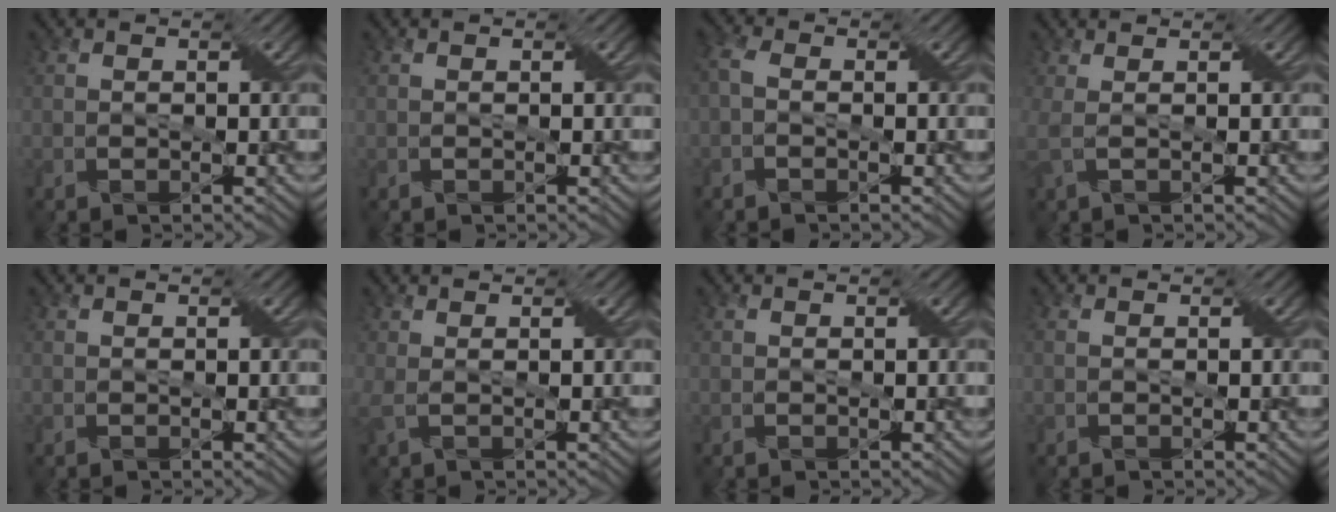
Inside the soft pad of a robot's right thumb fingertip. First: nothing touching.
{"total": 0.0}
{"total": 2.8, "force": [-0.5, 1.6, 2.2], "torque": [-0.058, 0.007, -0.018]}
{"total": 3.3, "force": [0.4, 1.2, 3.0], "torque": [-0.083, 0.006, 0.004]}
{"total": 0.0}
{"total": 3.6, "force": [0.0, 1.9, 3.1], "torque": [-0.083, -0.001, -0.003]}
{"total": 0.0}
{"total": 1.0, "force": [-0.1, 0.6, 0.8], "torque": [-0.019, -0.002, -0.003]}